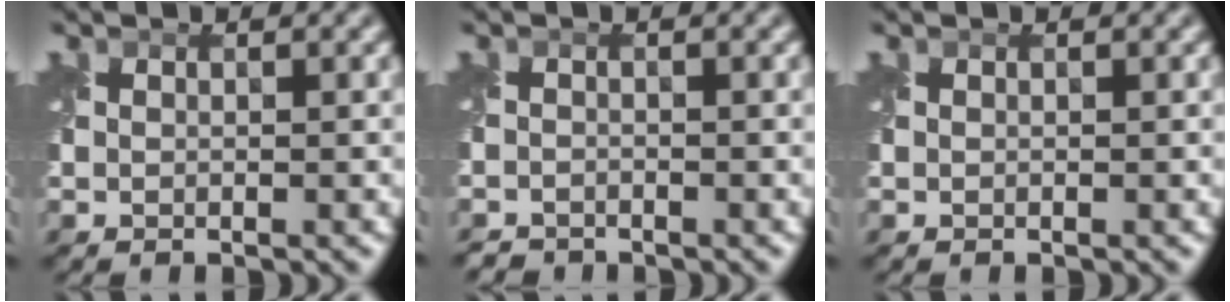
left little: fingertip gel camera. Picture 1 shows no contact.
{"total": 1.5, "force": [-1.4, 0.1, -0.5], "torque": [0.016, -0.007, -0.031]}
{"total": 0.0}